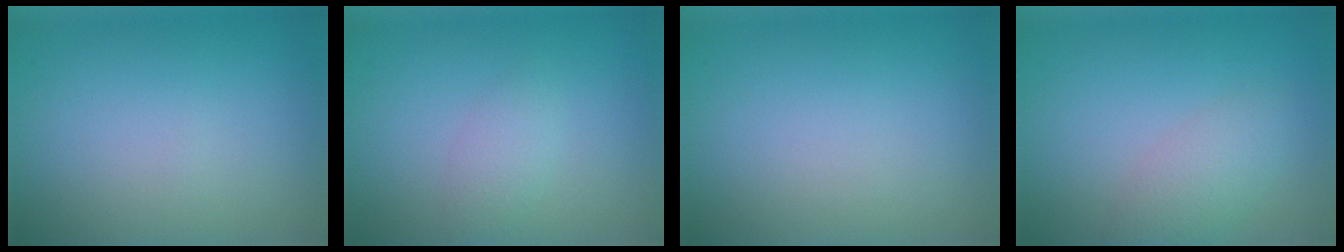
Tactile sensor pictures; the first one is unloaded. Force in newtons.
{"total": 1.6, "press": 1.6, "slide": 0.1}
{"total": 0.0}
{"total": 2.7, "press": 2.7, "slide": 0.1}